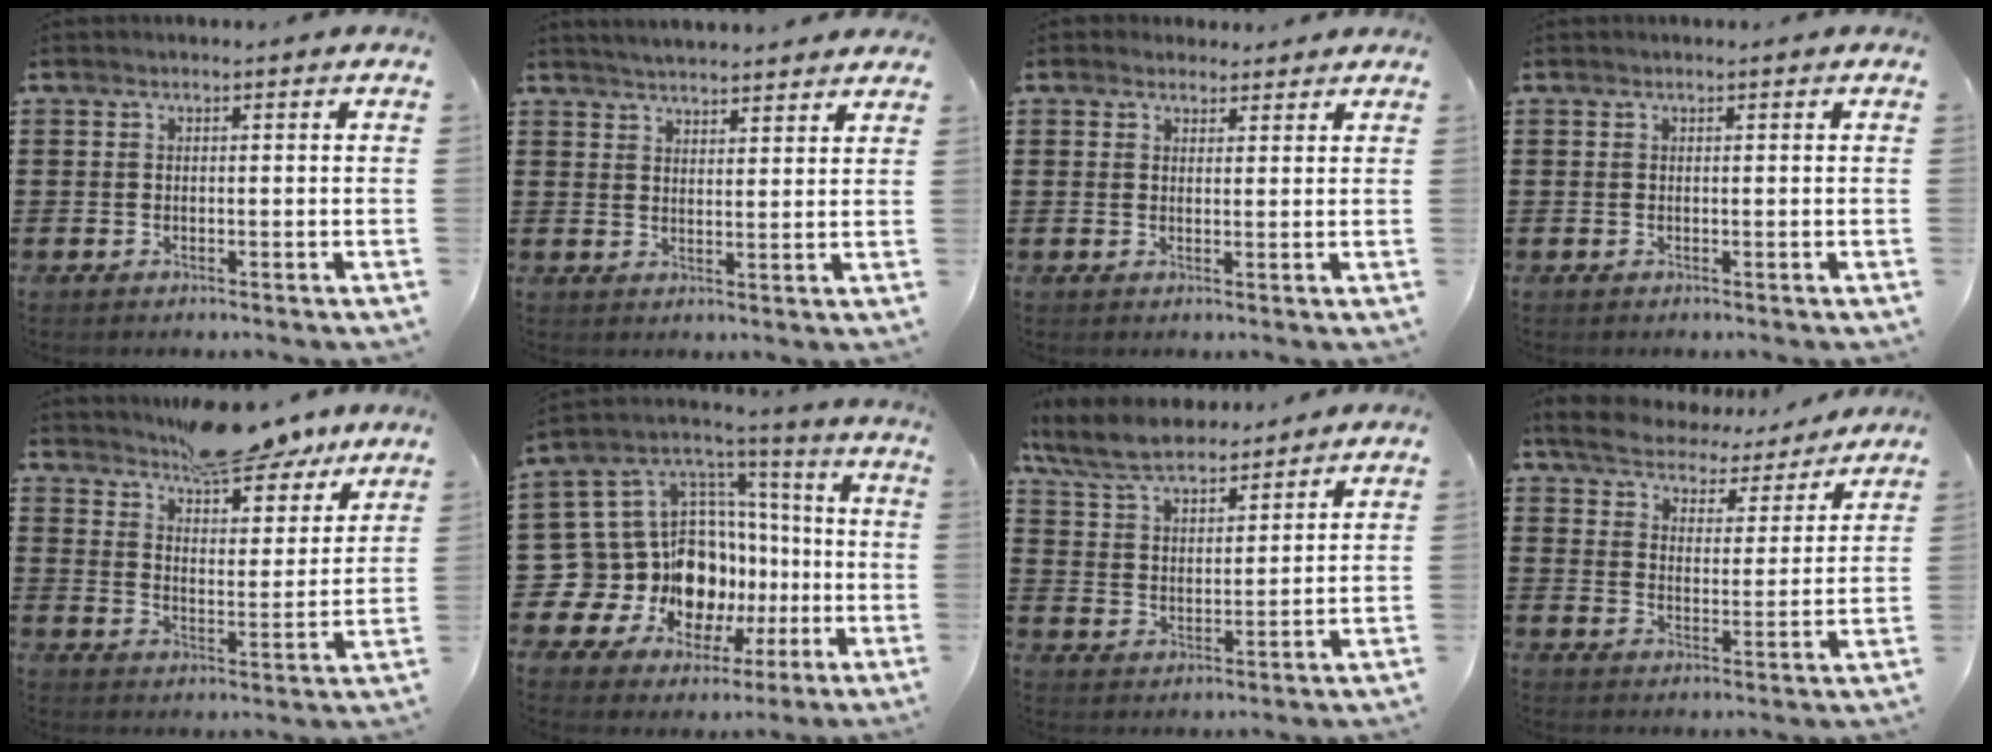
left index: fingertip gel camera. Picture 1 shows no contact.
{"total": 3.3, "force": [3.3, -0.1, 0.3], "torque": [-0.016, -0.011, 0.061]}
{"total": 2.2, "force": [2.0, 1.0, 0.1], "torque": [0.000, 0.001, 0.038]}
{"total": 0.0}
{"total": 9.1, "force": [8.4, 1.9, 2.9], "torque": [-0.060, -0.045, 0.153]}
{"total": 15.8, "force": [-4.8, 13.8, 6.0], "torque": [-0.146, -0.033, -0.046]}
{"total": 8.3, "force": [7.4, 1.8, 3.2], "torque": [-0.091, -0.024, 0.136]}
{"total": 5.0, "force": [4.9, 0.6, 0.7], "torque": [-0.042, -0.033, 0.082]}